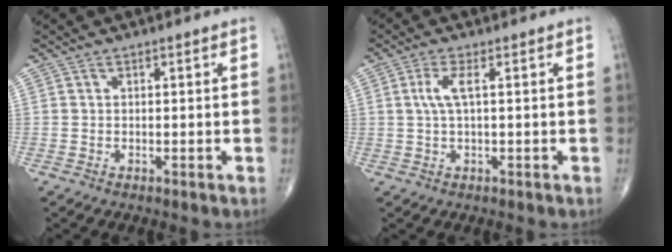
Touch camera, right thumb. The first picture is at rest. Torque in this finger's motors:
{"motor_torque": [0.03, 0.03, 0.23, -0.03, 0.06]}